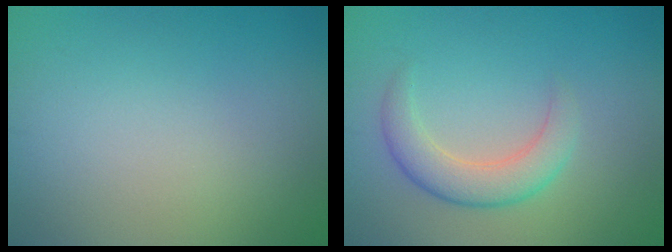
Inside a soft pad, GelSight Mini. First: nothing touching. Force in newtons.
{"total": 3.7, "press": 3.7, "slide": 0.3}